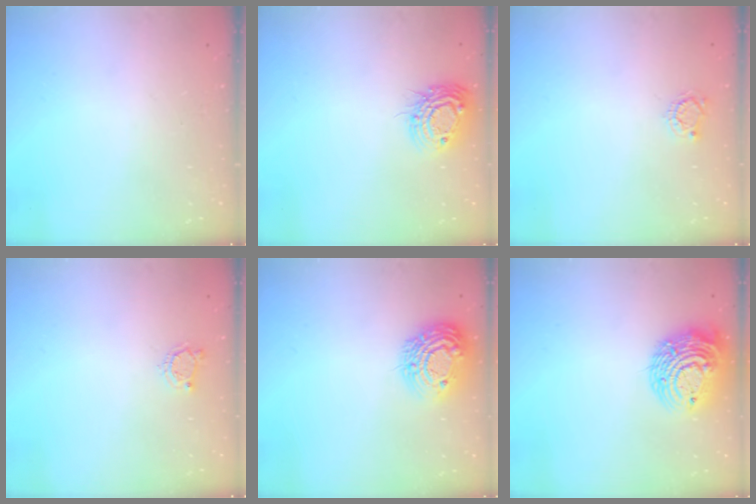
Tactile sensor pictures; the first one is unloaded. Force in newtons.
{"total": 10.7, "press": 10.6, "slide": 0.9}
{"total": 3.8, "press": 3.7, "slide": 0.4}
{"total": 3.9, "press": 3.8, "slide": 0.5}
{"total": 14.0, "press": 14.0, "slide": 1.0}
{"total": 13.7, "press": 13.6, "slide": 1.3}